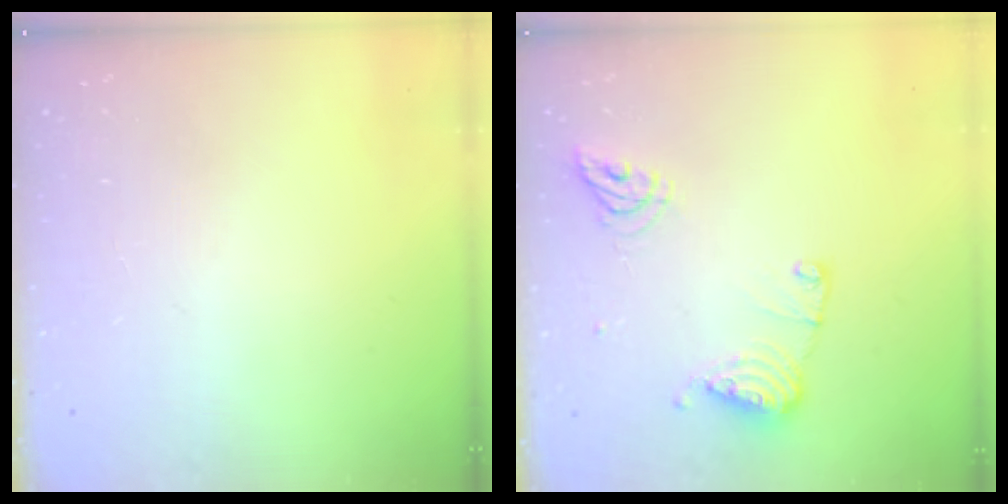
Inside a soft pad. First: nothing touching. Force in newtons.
{"total": 11.3, "press": 11.2, "slide": 0.9}